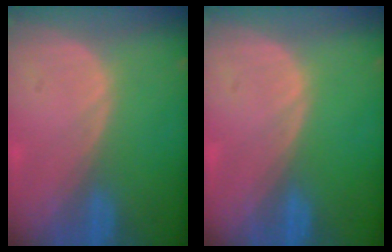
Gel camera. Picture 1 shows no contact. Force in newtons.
{"total": 0.0}